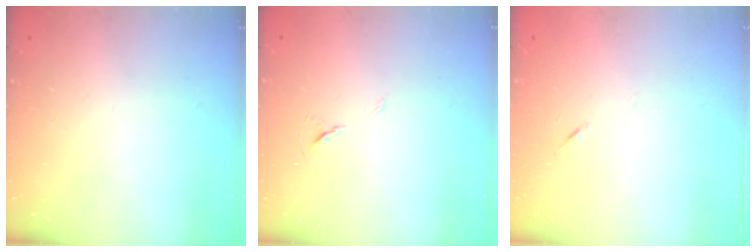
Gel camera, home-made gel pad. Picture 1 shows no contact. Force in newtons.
{"total": 5.1, "press": 4.7, "slide": 2.1}
{"total": 3.8, "press": 3.6, "slide": 1.1}